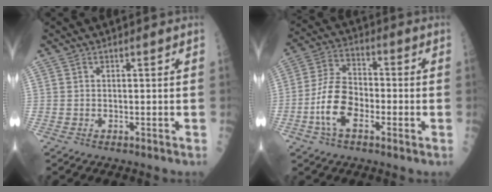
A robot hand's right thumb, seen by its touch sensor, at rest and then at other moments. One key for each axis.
{"total": 10.7, "fx": -3.1, "fy": 5.8, "fz": 8.4, "tx": -0.155, "ty": 0.030, "tz": -0.069}